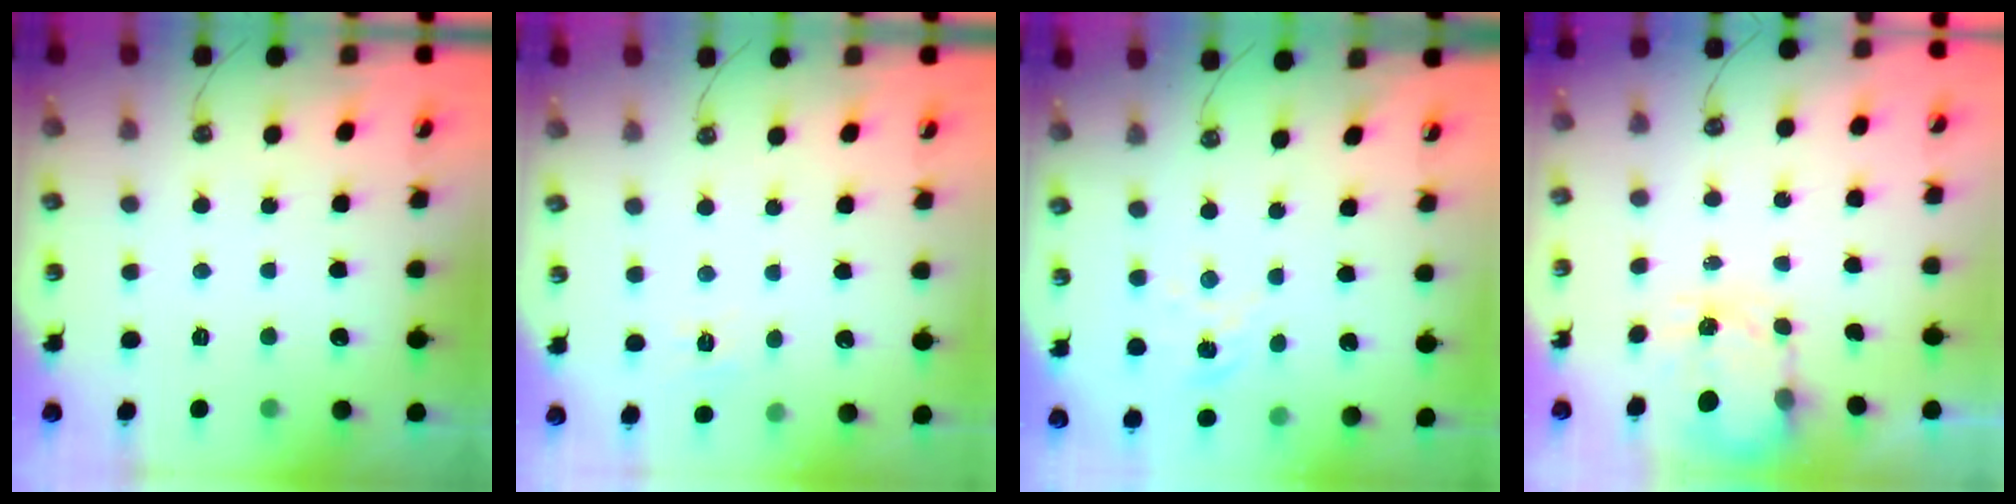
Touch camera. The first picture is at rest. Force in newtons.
{"total": 5.5, "press": 5.5, "slide": 0.6}
{"total": 2.9, "press": 2.9, "slide": 0.3}
{"total": 3.5, "press": 3.5, "slide": 0.3}